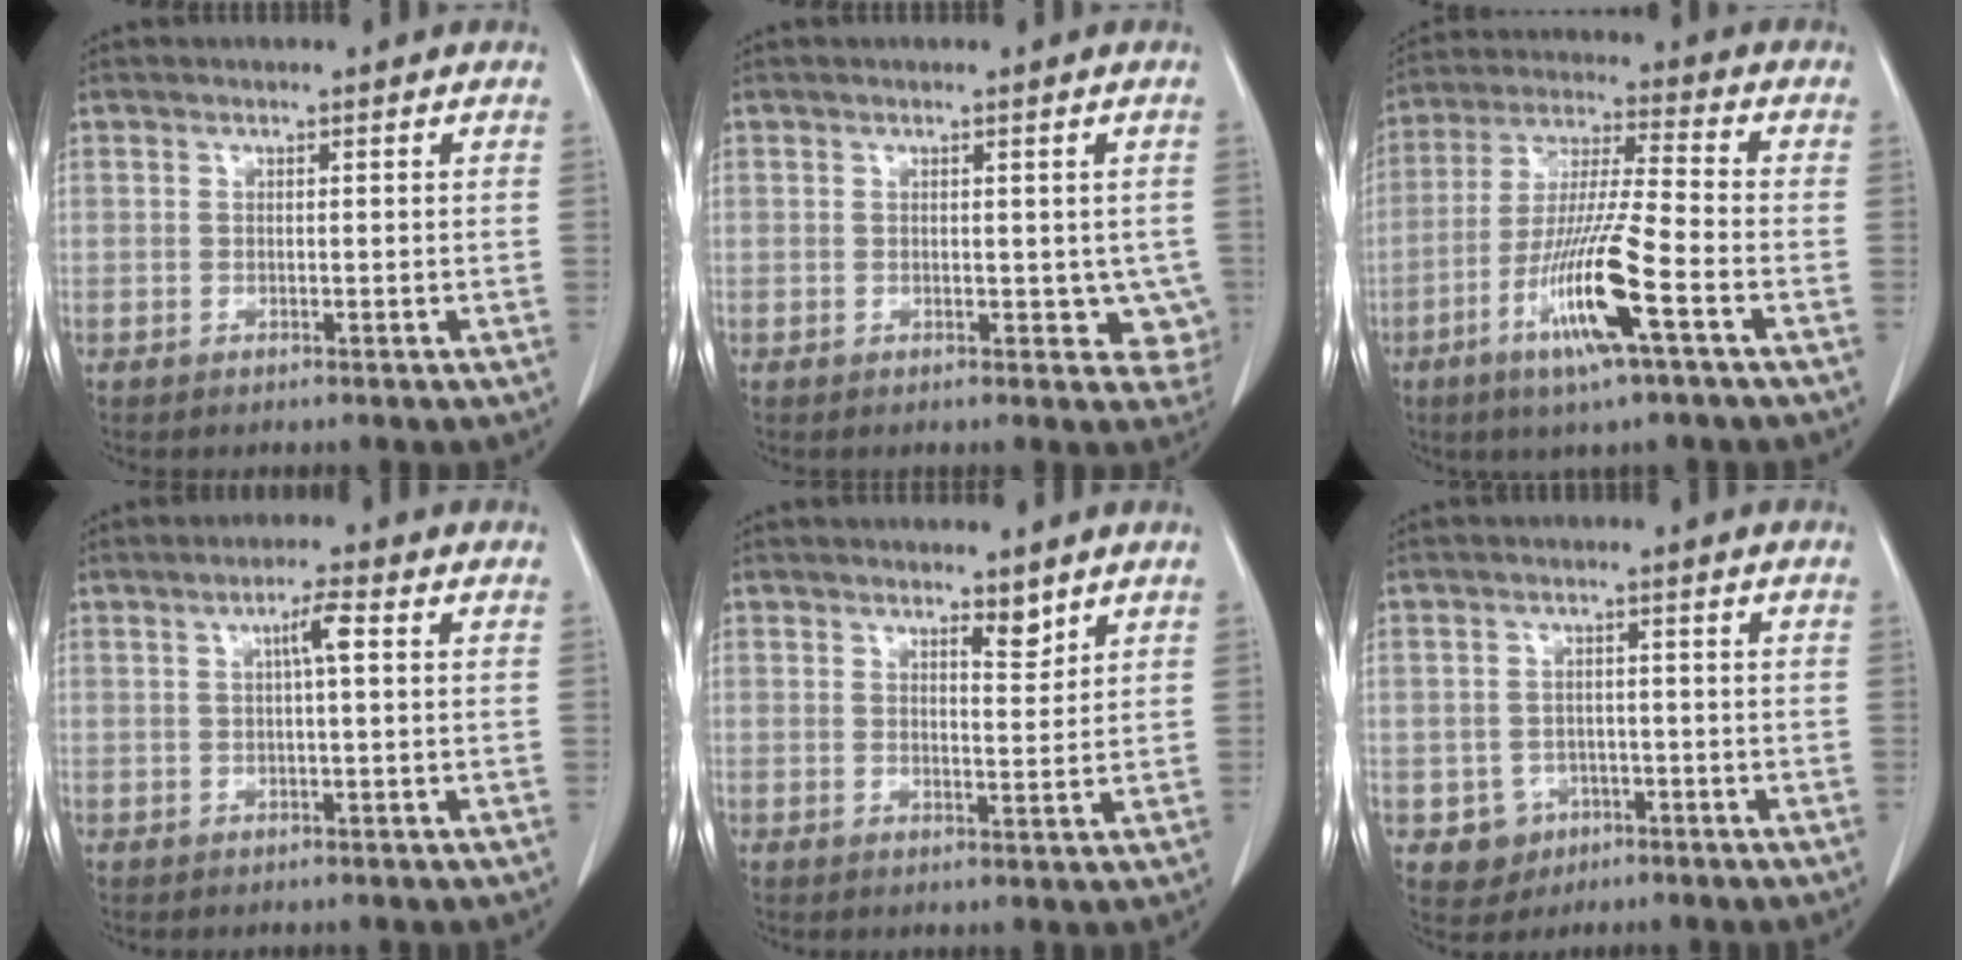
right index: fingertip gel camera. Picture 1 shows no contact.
{"total": 4.0, "force": [0.0, 2.8, 2.8], "torque": [-0.008, -0.001, 0.002]}
{"total": 13.8, "force": [-5.9, 0.1, 12.5], "torque": [-0.250, -0.017, -0.109]}
{"total": 3.3, "force": [0.8, -0.2, 3.2], "torque": [-0.057, 0.004, 0.012]}
{"total": 2.6, "force": [2.1, 0.7, 1.5], "torque": [-0.026, -0.010, 0.036]}
{"total": 4.3, "force": [-1.7, 4.0, 0.4], "torque": [0.000, 0.012, -0.018]}